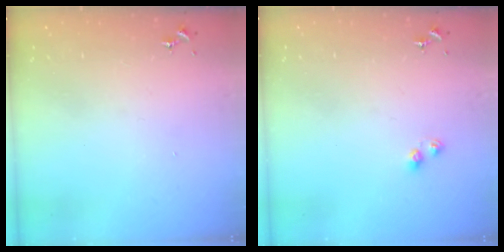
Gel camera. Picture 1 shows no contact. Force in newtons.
{"total": 3.8, "press": 3.8, "slide": 0.3}